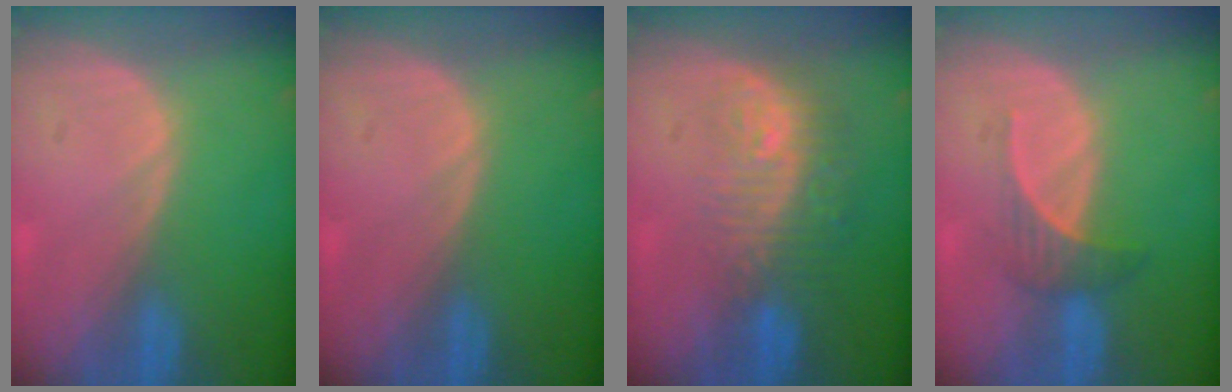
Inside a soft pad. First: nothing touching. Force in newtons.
{"total": 0.0}
{"total": 9.6, "press": 8.0, "slide": 5.4}
{"total": 3.2, "press": 3.1, "slide": 0.9}